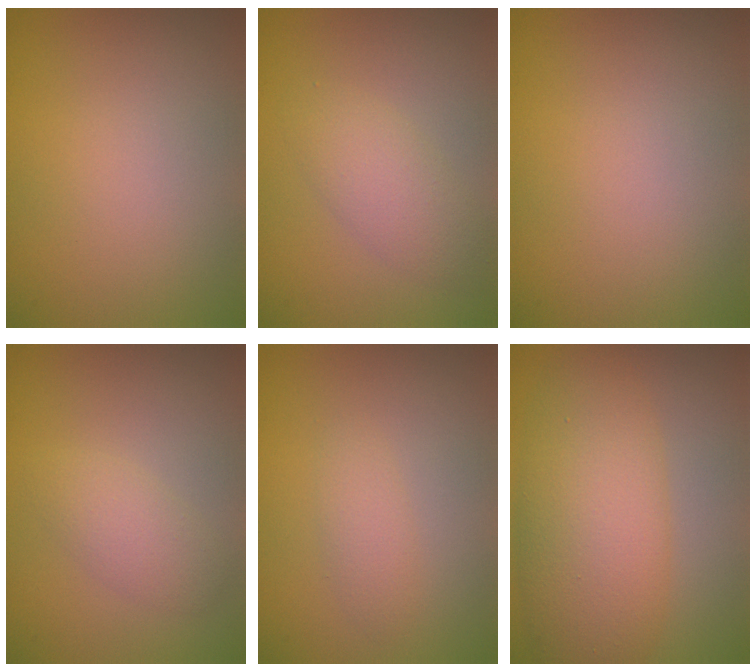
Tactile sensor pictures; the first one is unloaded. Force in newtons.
{"total": 2.7, "press": 2.7, "slide": 0.1}
{"total": 0.0}
{"total": 1.9, "press": 1.9, "slide": 0.1}
{"total": 1.3, "press": 1.3, "slide": 0.1}
{"total": 7.2, "press": 7.2, "slide": 0.2}